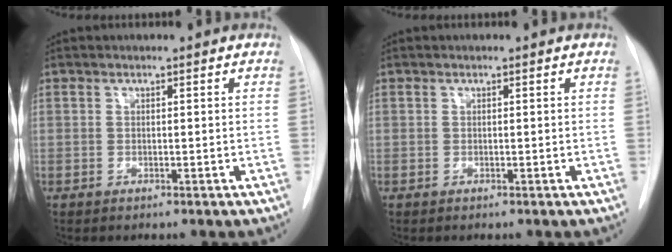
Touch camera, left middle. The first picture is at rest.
{"total": 0.0}